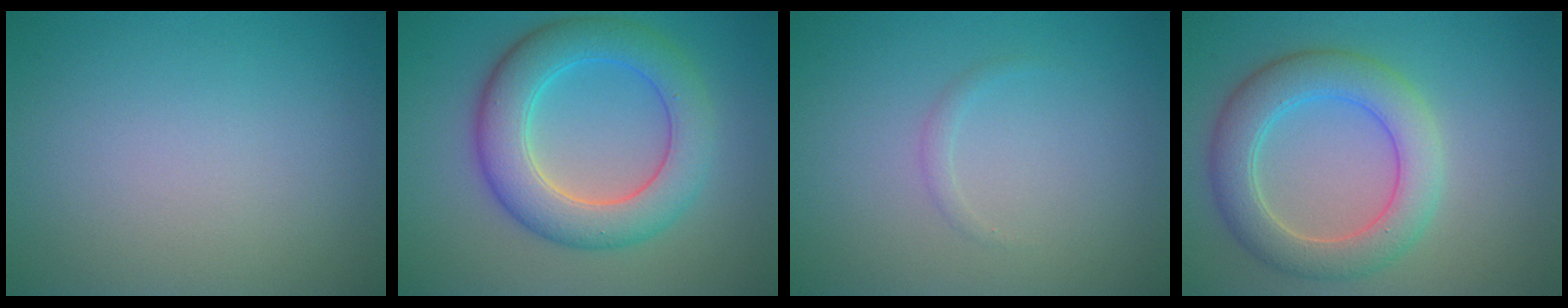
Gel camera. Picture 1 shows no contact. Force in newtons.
{"total": 7.1, "press": 7.0, "slide": 0.1}
{"total": 0.7, "press": 0.7, "slide": 0.0}
{"total": 5.7, "press": 5.7, "slide": 0.5}